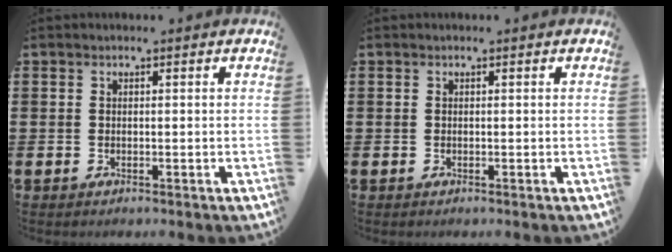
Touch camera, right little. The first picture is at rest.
{"total": 0.0}